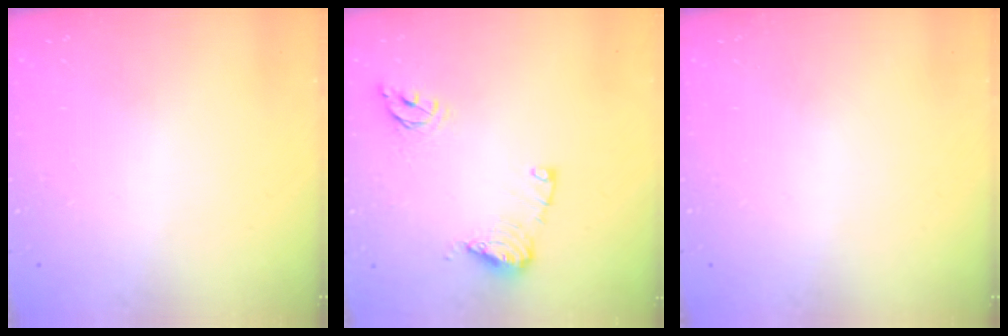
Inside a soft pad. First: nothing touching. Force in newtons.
{"total": 11.2, "press": 11.1, "slide": 1.4}
{"total": 0.0}